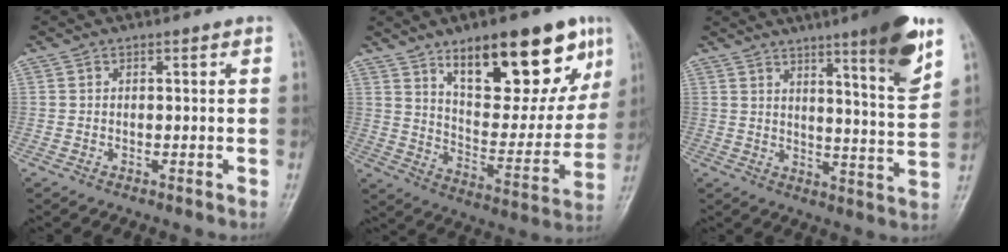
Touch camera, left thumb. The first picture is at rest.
{"total": 22.7, "force": [12.8, 9.3, 16.3], "torque": [-0.181, -0.049, 0.202]}
{"total": 13.5, "force": [8.1, 1.4, 10.7], "torque": [-0.138, -0.050, 0.115]}